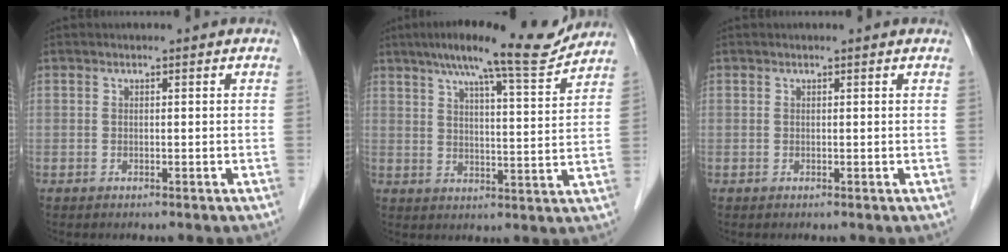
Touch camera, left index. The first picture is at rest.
{"total": 14.2, "force": [12.2, 0.6, 7.3], "torque": [-0.114, 0.004, 0.168]}
{"total": 0.9, "force": [0.9, 0.1, 0.2], "torque": [-0.010, 0.006, 0.010]}